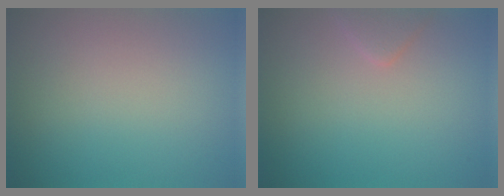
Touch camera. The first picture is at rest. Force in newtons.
{"total": 1.5, "press": 1.5, "slide": 0.1}